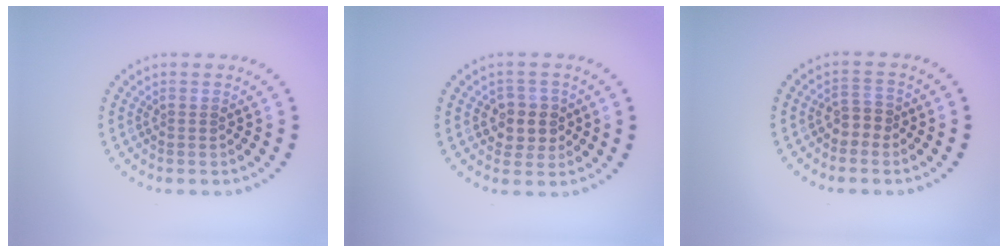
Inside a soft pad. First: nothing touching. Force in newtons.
{"total": 2.8, "press": 2.7, "slide": 0.9}
{"total": 1.8, "press": 1.6, "slide": 0.9}